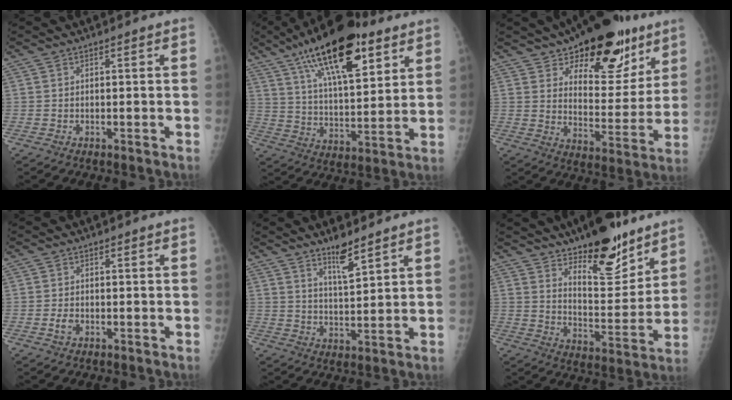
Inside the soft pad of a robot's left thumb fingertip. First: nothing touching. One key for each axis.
{"total": 22.5, "fx": 12.4, "fy": 8.8, "fz": 16.6, "tx": -0.248, "ty": -0.035, "tz": 0.209}
{"total": 20.9, "fx": 12.6, "fy": 10.2, "fz": 13.2, "tx": -0.130, "ty": -0.058, "tz": 0.191}
{"total": 1.8, "fx": -0.6, "fy": 1.2, "fz": 1.1, "tx": -0.018, "ty": 0.002, "tz": -0.012}
{"total": 6.2, "fx": 4.6, "fy": 1.2, "fz": 3.9, "tx": -0.060, "ty": -0.038, "tz": 0.082}
{"total": 16.0, "fx": 11.4, "fy": 6.0, "fz": 9.5, "tx": -0.093, "ty": -0.088, "tz": 0.184}